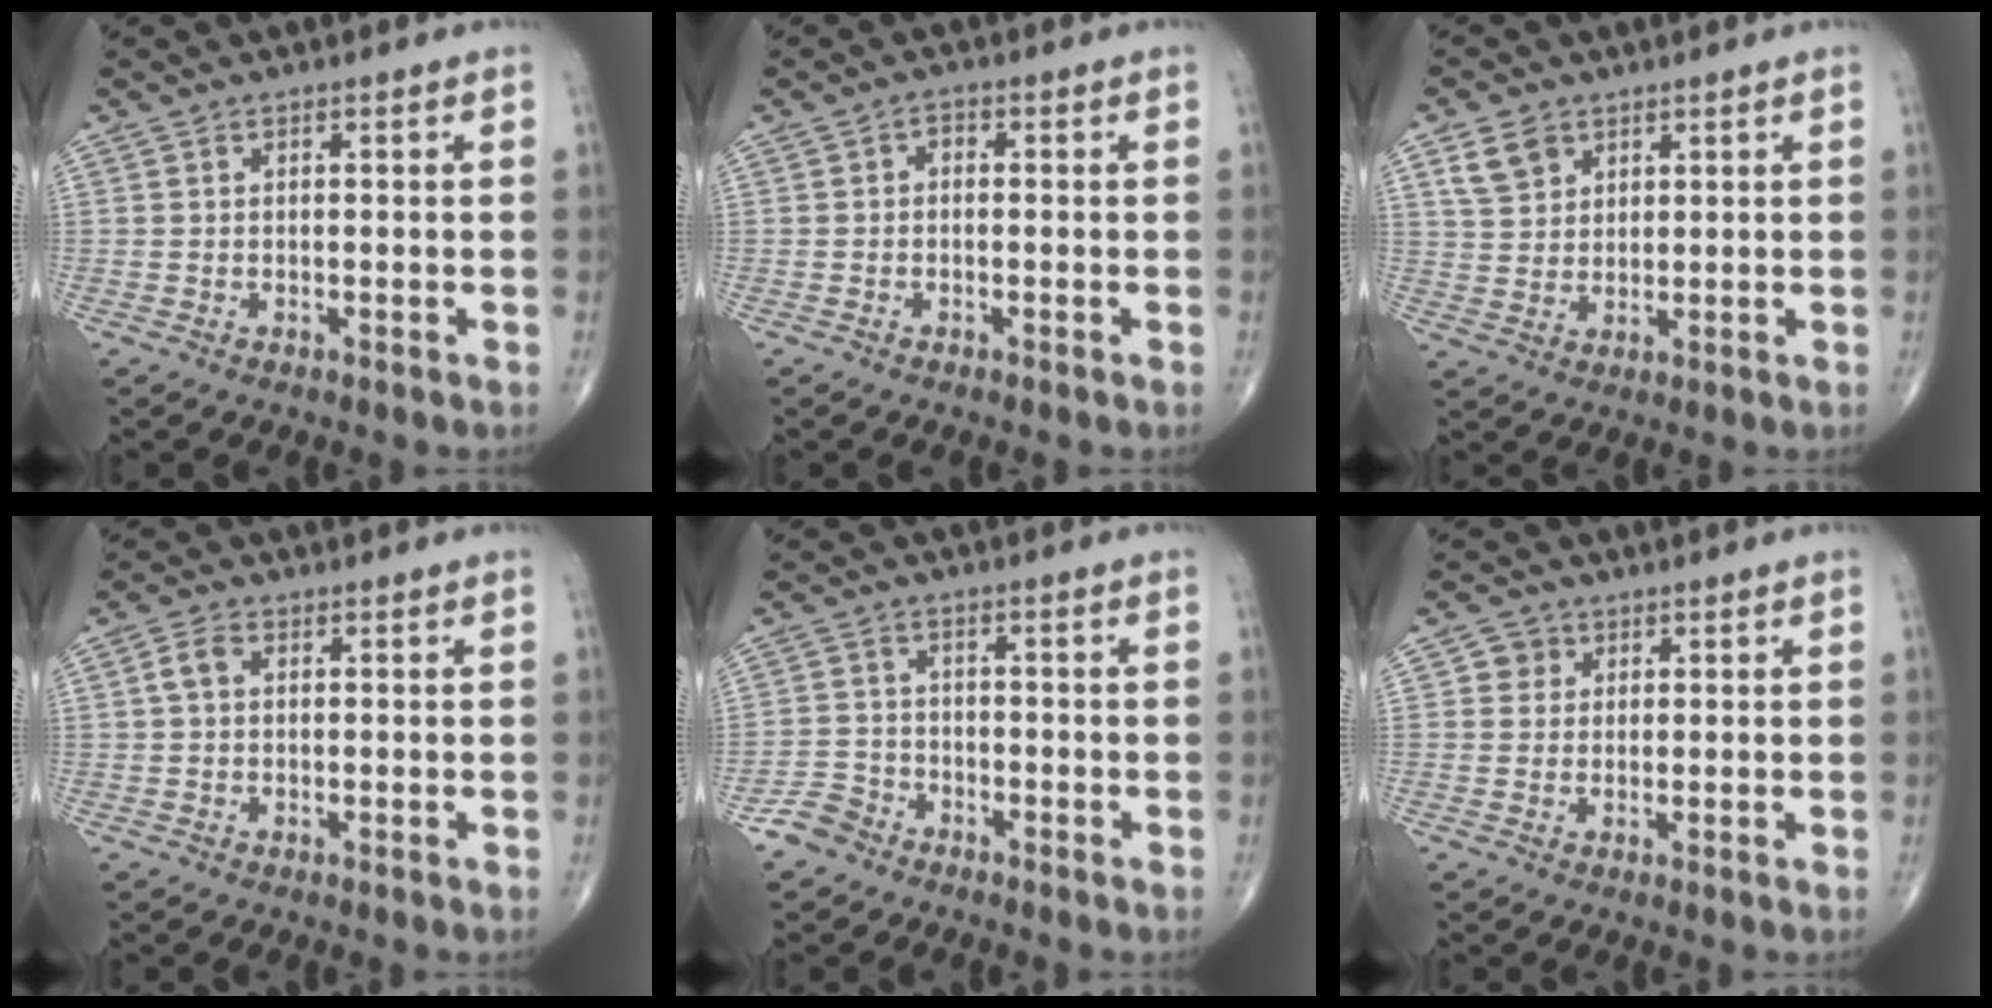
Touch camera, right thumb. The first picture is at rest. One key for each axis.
{"total": 1.6, "fx": -0.2, "fy": 1.2, "fz": 1.1, "tx": -0.004, "ty": 0.009, "tz": -0.012}
{"total": 5.9, "fx": 3.1, "fy": 4.3, "fz": 2.5, "tx": -0.031, "ty": -0.011, "tz": 0.064}
{"total": 3.0, "fx": 0.4, "fy": 2.1, "fz": 2.1, "tx": -0.041, "ty": 0.009, "tz": 0.005}
{"total": 4.4, "fx": -3.3, "fy": 2.8, "fz": 0.4, "tx": 0.003, "ty": 0.014, "tz": -0.071}
{"total": 3.1, "fx": 0.9, "fy": 2.9, "fz": 0.6, "tx": 0.010, "ty": 0.001, "tz": 0.007}